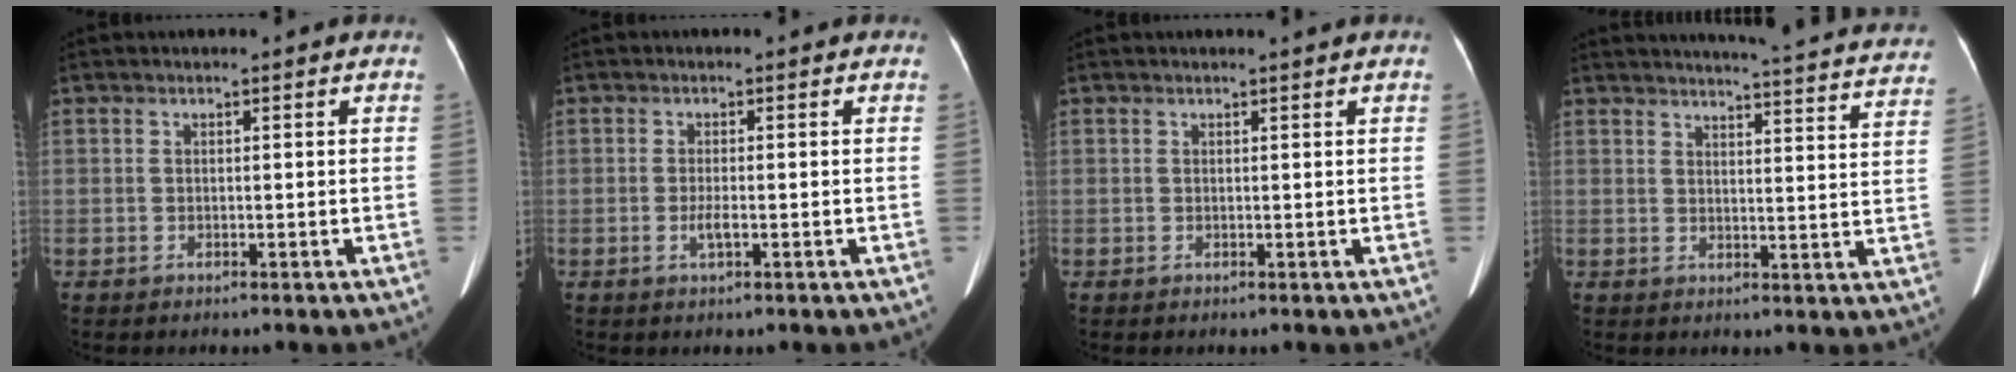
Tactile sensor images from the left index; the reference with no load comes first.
{"total": 1.6, "force": [-0.5, 0.3, 1.5], "torque": [-0.031, -0.002, -0.009]}
{"total": 0.7, "force": [0.6, -0.2, 0.3], "torque": [-0.011, -0.001, 0.013]}
{"total": 25.0, "force": [24.0, 1.2, 7.1], "torque": [-0.088, -0.078, 0.262]}